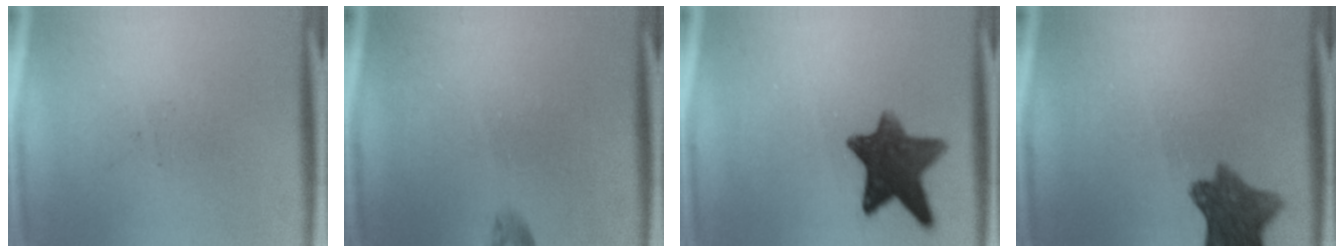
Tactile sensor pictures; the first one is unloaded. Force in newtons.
{"total": 0.9}
{"total": 10.8}
{"total": 8.7}